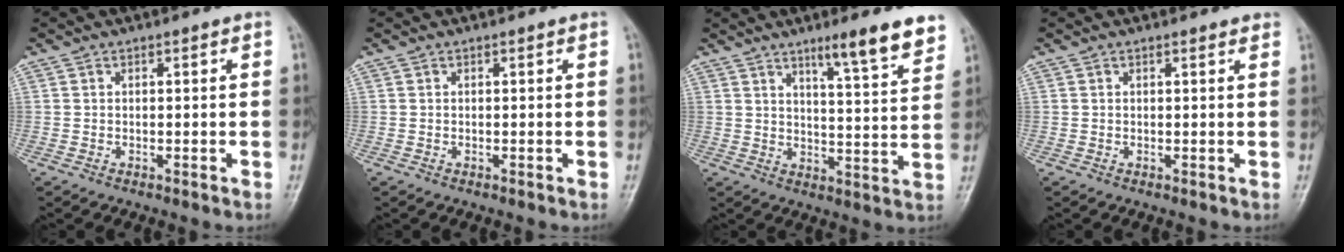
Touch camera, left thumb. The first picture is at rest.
{"total": 0.0}
{"total": 10.3, "force": [7.2, 1.2, 7.2], "torque": [-0.088, -0.048, 0.105]}
{"total": 1.1, "force": [0.9, 0.3, 0.6], "torque": [-0.005, 0.000, 0.008]}